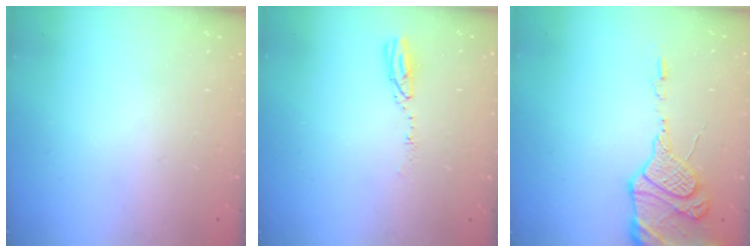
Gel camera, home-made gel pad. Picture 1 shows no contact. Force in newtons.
{"total": 3.5, "press": 3.5, "slide": 0.3}
{"total": 15.6, "press": 15.1, "slide": 3.7}